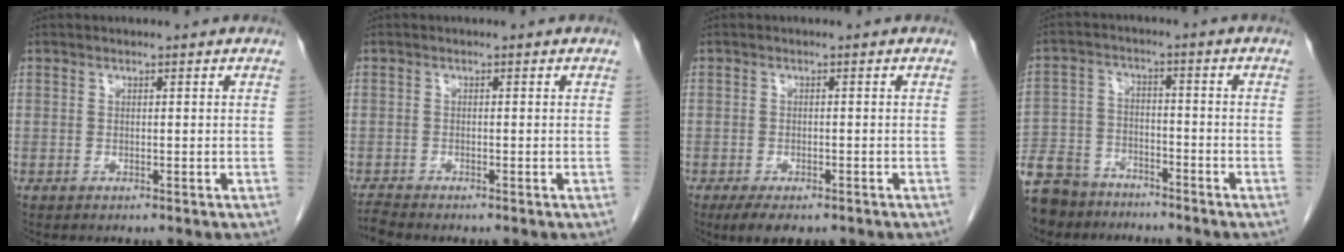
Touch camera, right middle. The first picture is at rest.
{"total": 1.7, "force": [-1.6, -0.6, 0.0], "torque": [-0.011, -0.012, -0.034]}
{"total": 5.2, "force": [-3.7, 2.2, 2.9], "torque": [-0.045, -0.008, -0.053]}
{"total": 14.2, "force": [-11.5, 7.1, 4.4], "torque": [-0.112, 0.003, -0.193]}